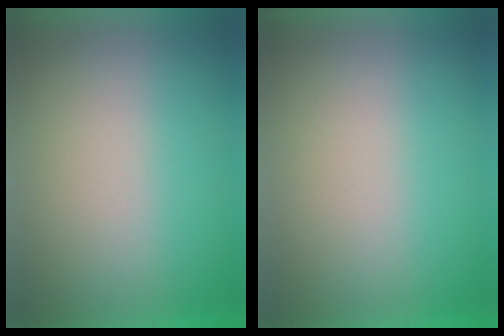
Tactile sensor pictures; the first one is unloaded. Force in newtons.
{"total": 0.0}